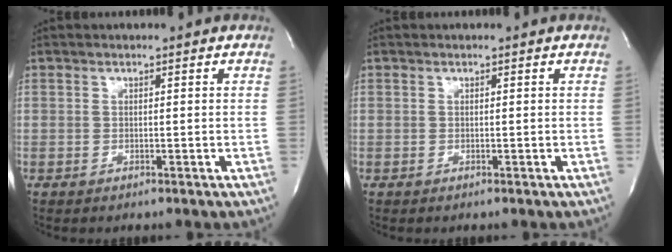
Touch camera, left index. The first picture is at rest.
{"total": 0.0}